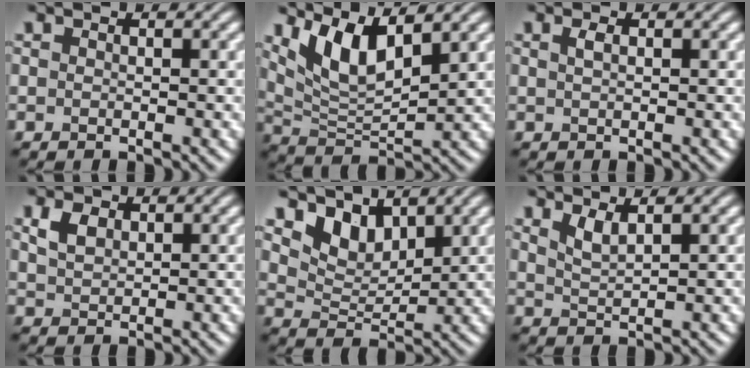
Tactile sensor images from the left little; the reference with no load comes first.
{"total": 6.2, "force": [3.5, 2.3, 4.6], "torque": [-0.094, -0.010, 0.069]}
{"total": 0.9, "force": [0.4, 0.3, 0.7], "torque": [-0.017, 0.003, 0.008]}
{"total": 2.2, "force": [1.1, 1.4, 1.3], "torque": [-0.031, 0.004, 0.025]}
{"total": 4.0, "force": [3.1, 2.0, 1.6], "torque": [-0.045, -0.014, 0.059]}
{"total": 1.8, "force": [1.3, 0.5, 1.2], "torque": [-0.028, -0.004, 0.028]}